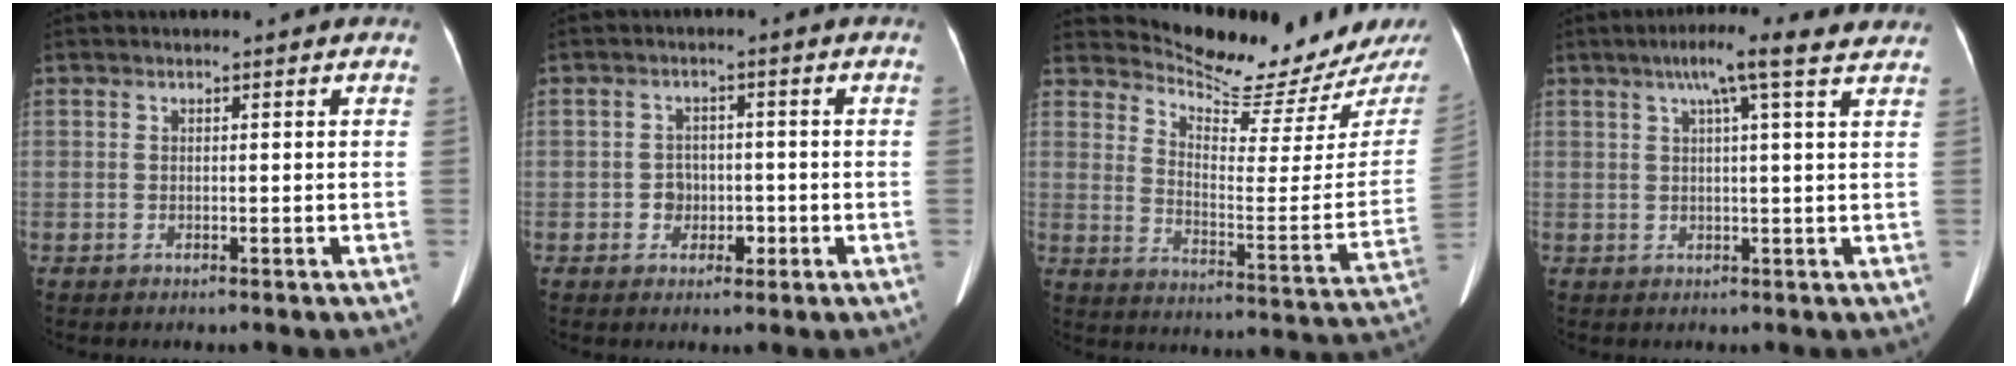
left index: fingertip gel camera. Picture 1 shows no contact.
{"total": 2.9, "force": [-0.8, 2.5, 1.1], "torque": [-0.015, 0.007, -0.008]}
{"total": 15.6, "force": [15.1, 0.1, 4.0], "torque": [-0.067, -0.084, 0.208]}
{"total": 8.9, "force": [6.3, -0.2, 6.3], "torque": [-0.095, 0.030, 0.073]}